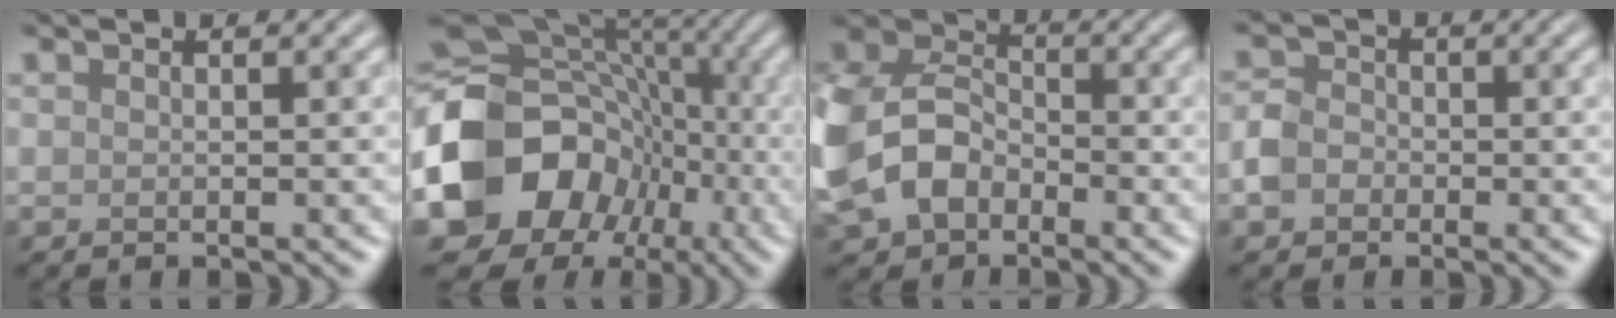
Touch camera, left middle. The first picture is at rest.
{"total": 14.2, "force": [-4.1, 11.7, 7.0], "torque": [-0.146, -0.005, -0.083]}
{"total": 10.7, "force": [-2.6, 8.1, 6.6], "torque": [-0.159, -0.008, -0.055]}
{"total": 2.7, "force": [-0.9, 2.3, 1.1], "torque": [-0.015, 0.001, -0.022]}